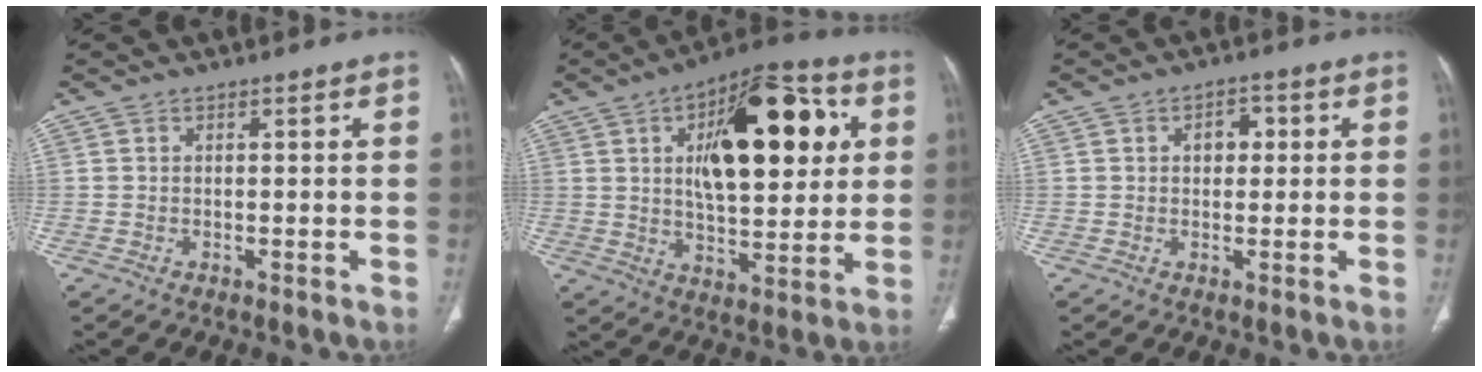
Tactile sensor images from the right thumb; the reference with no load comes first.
{"total": 22.5, "force": [5.8, 10.4, 19.1], "torque": [-0.242, 0.001, 0.084]}
{"total": 3.6, "force": [0.8, 2.5, 2.4], "torque": [-0.018, 0.006, 0.007]}